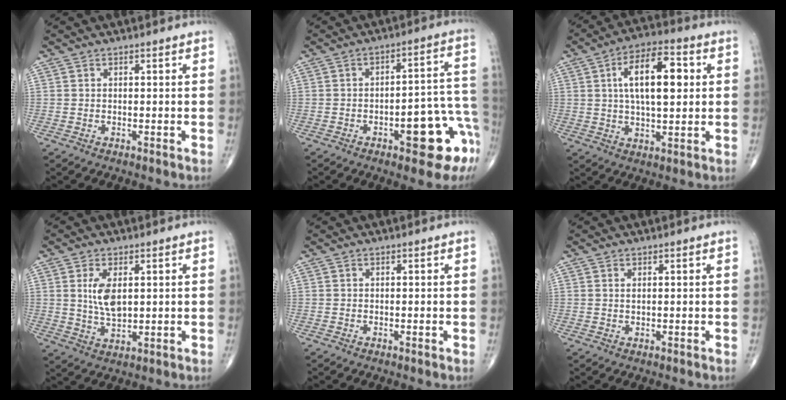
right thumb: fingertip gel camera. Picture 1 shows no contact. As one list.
[{"total": 15.1, "force": [-6.4, 5.5, 12.5], "torque": [-0.093, 0.056, -0.069]}, {"total": 13.7, "force": [2.7, 6.1, 12.0], "torque": [-0.188, 0.008, 0.043]}, {"total": 6.4, "force": [1.5, 3.2, 5.4], "torque": [-0.100, -0.011, 0.034]}, {"total": 0.0}, {"total": 0.6, "force": [0.3, 0.2, 0.5], "torque": [-0.012, 0.001, 0.007]}]